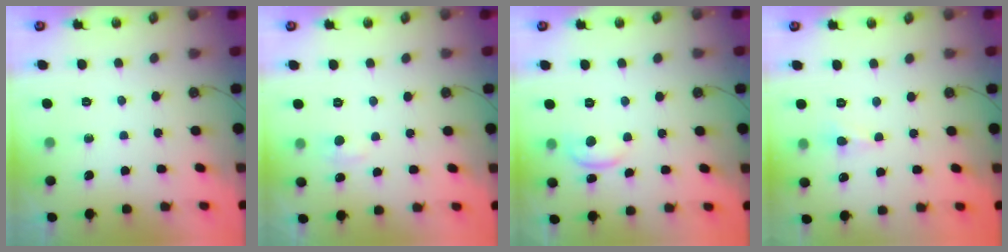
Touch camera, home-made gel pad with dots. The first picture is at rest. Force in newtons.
{"total": 2.1, "press": 2.0, "slide": 0.6}
{"total": 1.4, "press": 1.3, "slide": 0.4}
{"total": 1.3, "press": 1.1, "slide": 0.5}